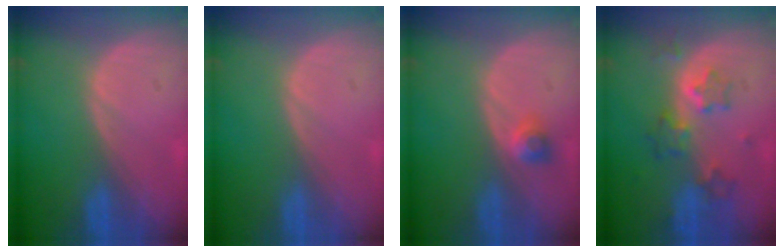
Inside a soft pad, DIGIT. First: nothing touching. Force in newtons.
{"total": 0.0}
{"total": 2.4, "press": 2.0, "slide": 1.3}
{"total": 6.2, "press": 5.8, "slide": 2.1}